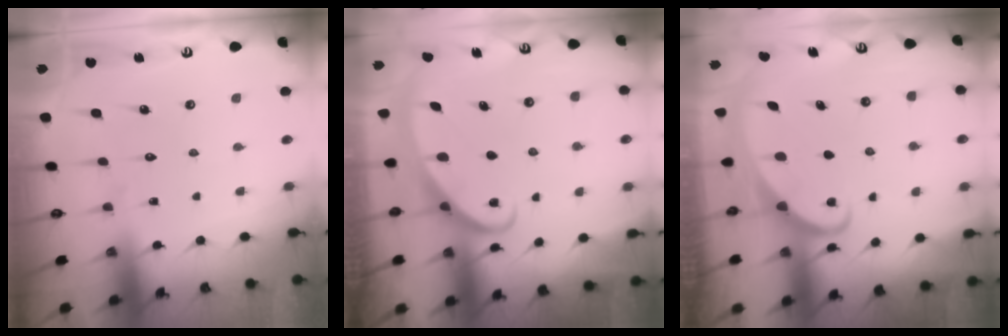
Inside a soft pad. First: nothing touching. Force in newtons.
{"total": 2.7, "press": 2.7, "slide": 0.4}
{"total": 2.2, "press": 2.2, "slide": 0.3}